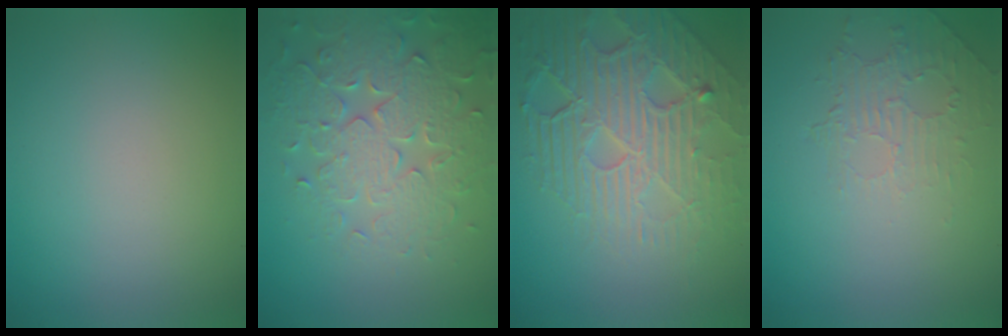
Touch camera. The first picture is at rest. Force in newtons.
{"total": 6.5, "press": 5.5, "slide": 3.5}
{"total": 8.4, "press": 5.7, "slide": 6.2}
{"total": 2.0, "press": 0.8, "slide": 1.8}